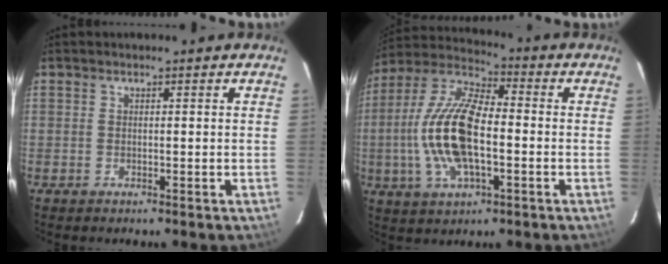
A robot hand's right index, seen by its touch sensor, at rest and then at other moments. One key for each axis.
{"total": 17.1, "fx": -2.3, "fy": 7.3, "fz": 15.3, "tx": -0.316, "ty": 0.006, "tz": -0.051}